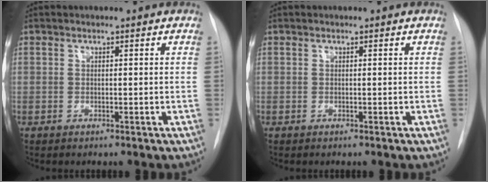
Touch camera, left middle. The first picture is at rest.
{"total": 0.0}